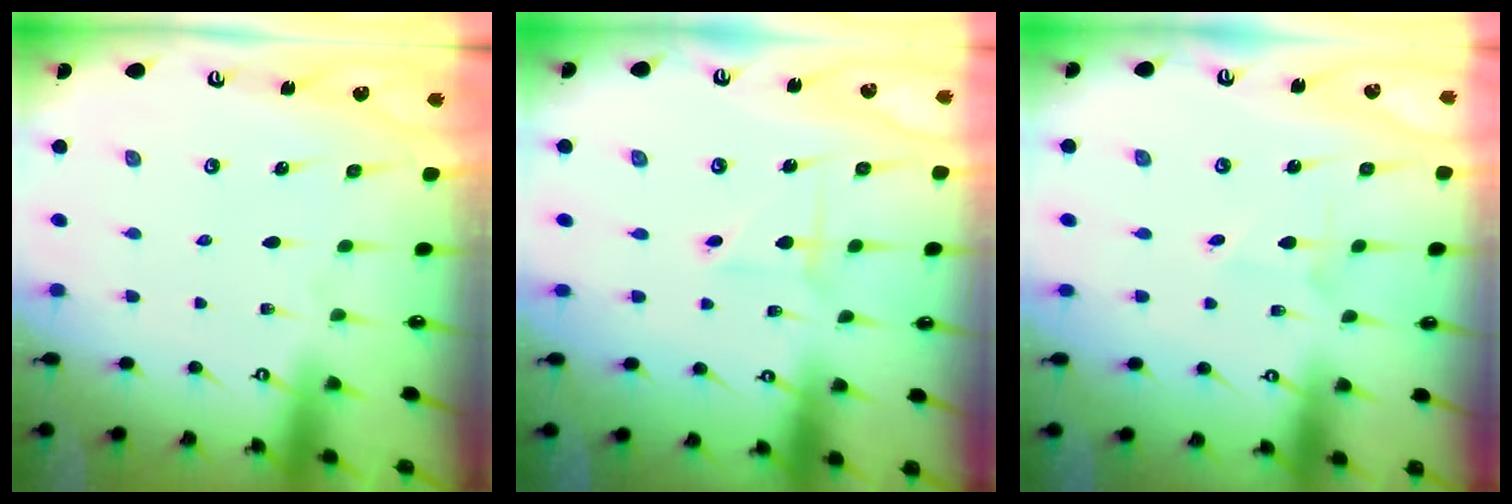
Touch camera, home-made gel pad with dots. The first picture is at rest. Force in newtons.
{"total": 2.6, "press": 2.6, "slide": 0.0}
{"total": 2.0, "press": 2.0, "slide": 0.2}